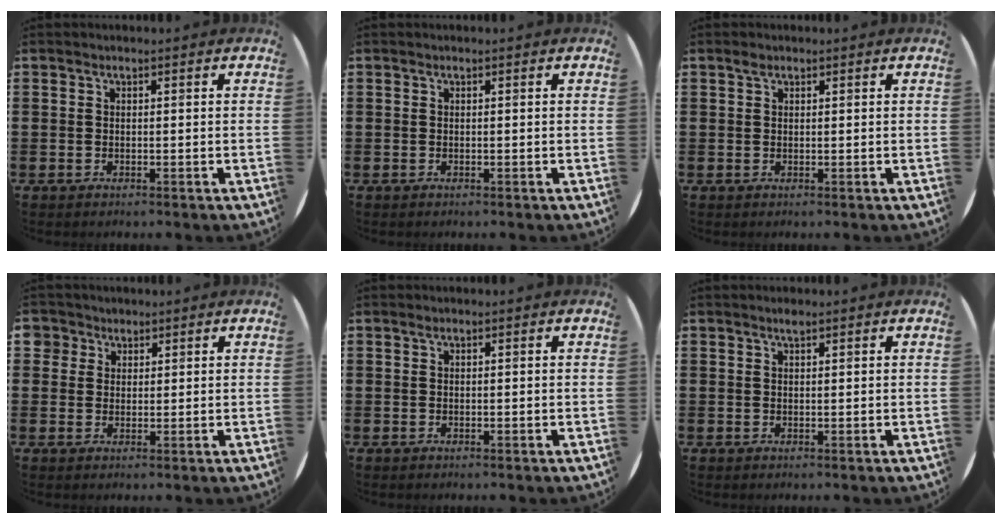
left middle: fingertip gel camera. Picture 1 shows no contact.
{"total": 0.0}
{"total": 0.7, "force": [0.5, 0.4, 0.4], "torque": [0.000, 0.001, 0.007]}
{"total": 2.6, "force": [1.7, 1.9, 0.0], "torque": [0.001, 0.005, 0.032]}
{"total": 0.0}
{"total": 1.1, "force": [1.0, 0.4, 0.1], "torque": [0.004, -0.002, 0.018]}